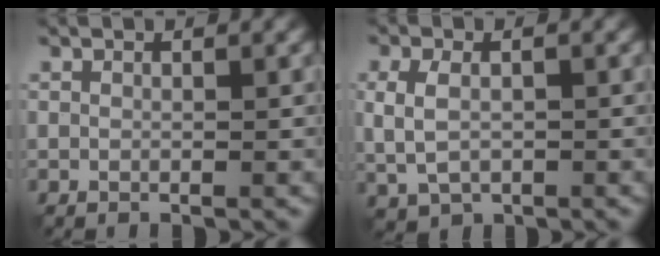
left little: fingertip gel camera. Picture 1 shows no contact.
{"total": 3.6, "force": [-0.4, 2.4, 2.6], "torque": [-0.062, -0.005, -0.001]}